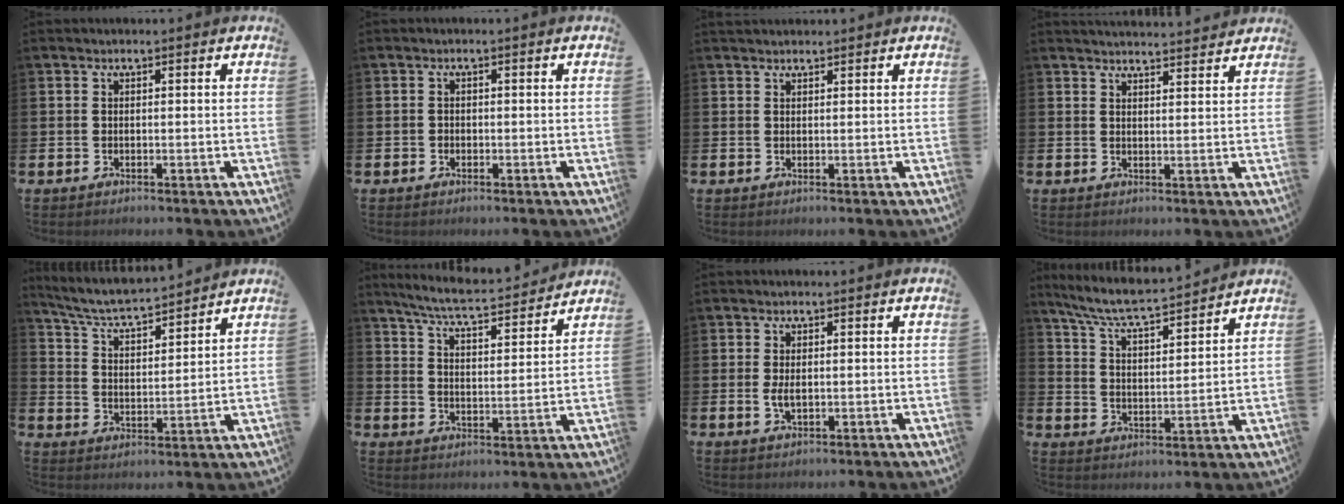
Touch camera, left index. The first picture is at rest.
{"total": 0.7, "force": [-0.3, 0.6, 0.1], "torque": [-0.003, 0.004, -0.008]}
{"total": 1.2, "force": [1.1, 0.4, 0.0], "torque": [0.011, -0.002, 0.018]}
{"total": 3.2, "force": [3.2, 0.0, 0.0], "torque": [-0.002, -0.020, 0.057]}
{"total": 6.0, "force": [5.8, 0.4, 1.7], "torque": [-0.058, -0.043, 0.097]}
{"total": 7.0, "force": [6.6, 0.5, 2.3], "torque": [-0.069, -0.043, 0.113]}
{"total": 2.1, "force": [0.0, 1.0, 1.8], "torque": [-0.028, 0.000, -0.003]}
{"total": 7.2, "force": [6.8, 0.1, 2.3], "torque": [-0.072, -0.049, 0.116]}